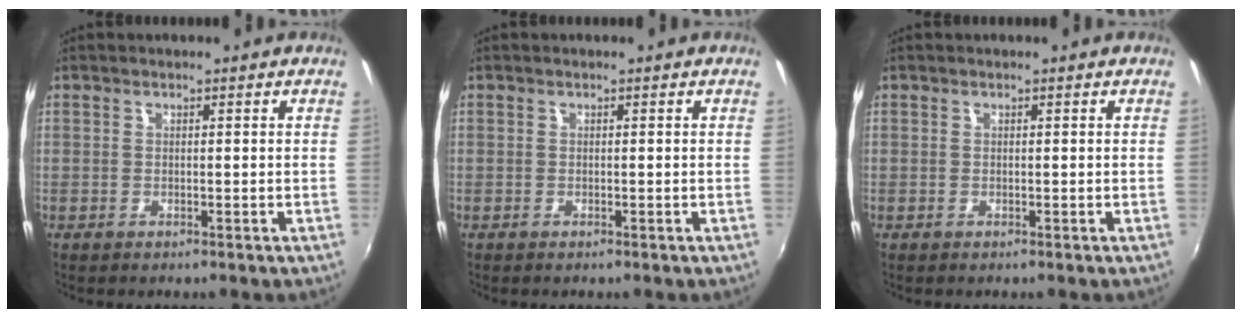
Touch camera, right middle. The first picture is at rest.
{"total": 0.0}
{"total": 0.0}